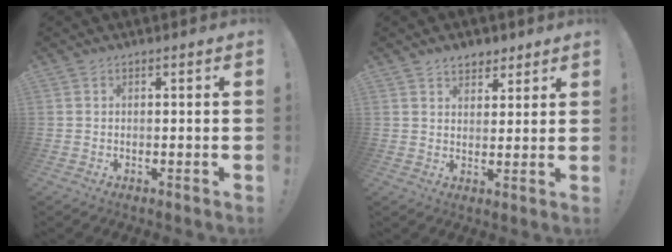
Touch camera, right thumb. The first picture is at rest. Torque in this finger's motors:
{"motor_torque": [0.00, 0.01, 0.03, -0.02, 0.00]}